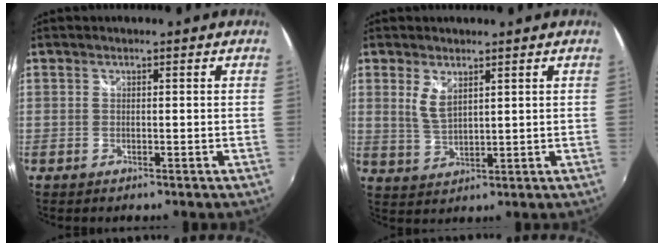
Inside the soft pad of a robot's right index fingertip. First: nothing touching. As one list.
[{"total": 4.2, "force": [2.0, 1.7, 3.3], "torque": [-0.063, -0.006, 0.041]}]